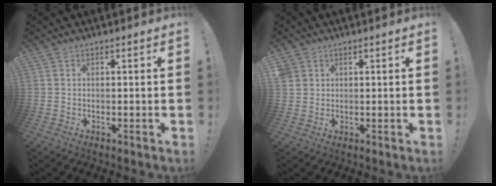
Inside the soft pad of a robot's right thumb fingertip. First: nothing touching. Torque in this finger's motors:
{"motor_torque": [0.34, 0.64, 0.18, -0.02, 0.02]}